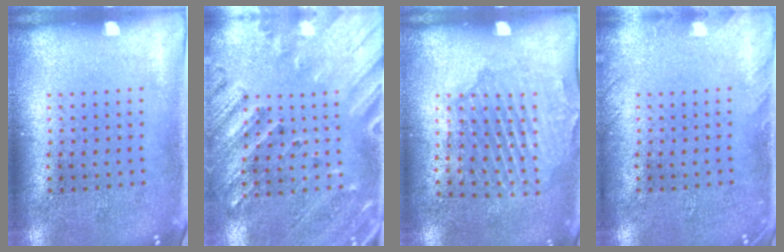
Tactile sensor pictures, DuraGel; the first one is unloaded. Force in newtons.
{"total": 2.4, "press": 2.0, "slide": 1.4}
{"total": 1.5, "press": 1.5, "slide": 0.4}
{"total": 1.2, "press": 1.2, "slide": 0.1}